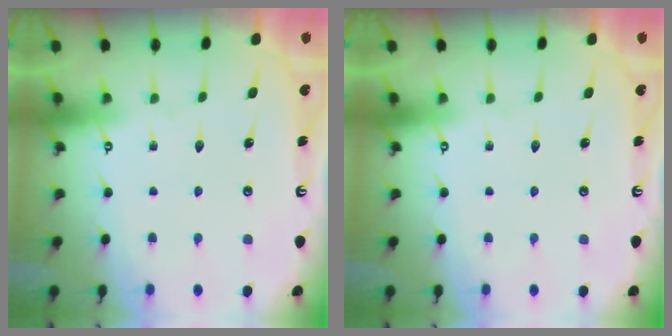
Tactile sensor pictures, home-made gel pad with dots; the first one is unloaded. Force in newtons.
{"total": 0.0}